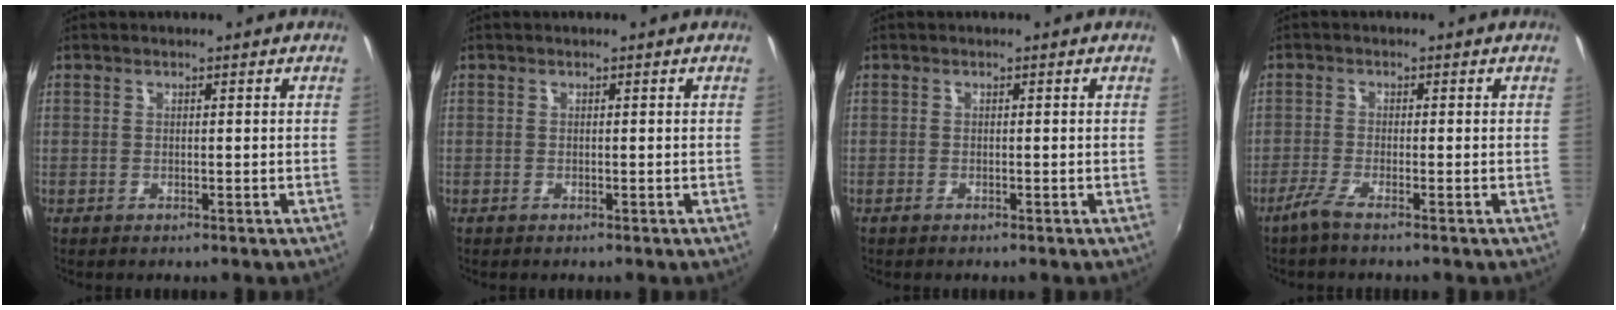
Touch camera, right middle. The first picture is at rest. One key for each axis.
{"total": 0.0}
{"total": 0.6, "fx": -0.5, "fy": 0.3, "fz": 0.1, "tx": -0.003, "ty": -0.004, "tz": -0.011}
{"total": 2.6, "fx": -2.0, "fy": -0.3, "fz": 1.7, "tx": -0.048, "ty": -0.007, "tz": -0.045}